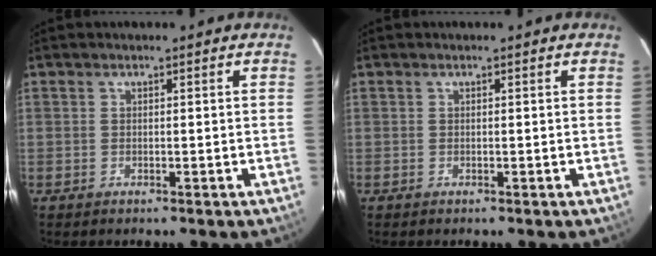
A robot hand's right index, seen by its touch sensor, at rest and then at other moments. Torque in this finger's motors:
{"motor_torque": [0.14, 0.07, -0.01, 0.01]}